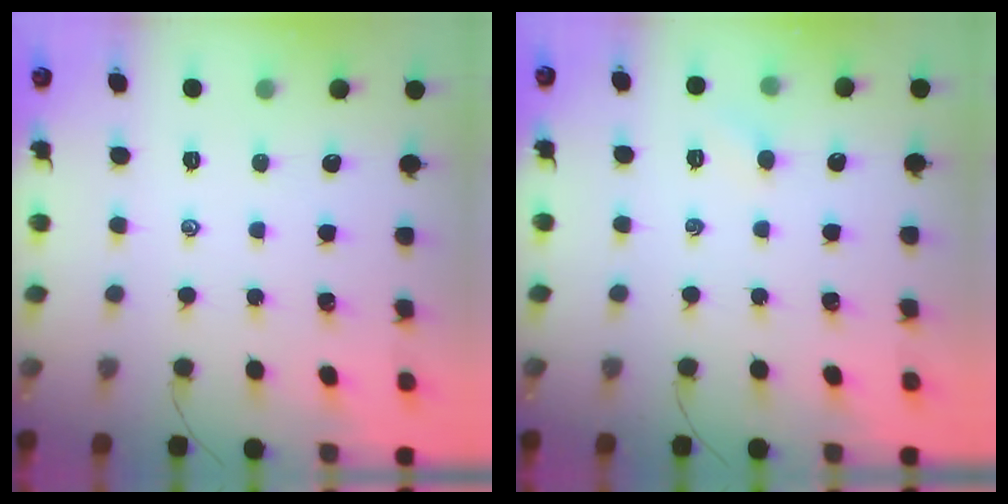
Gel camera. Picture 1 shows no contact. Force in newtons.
{"total": 2.5, "press": 2.4, "slide": 0.7}